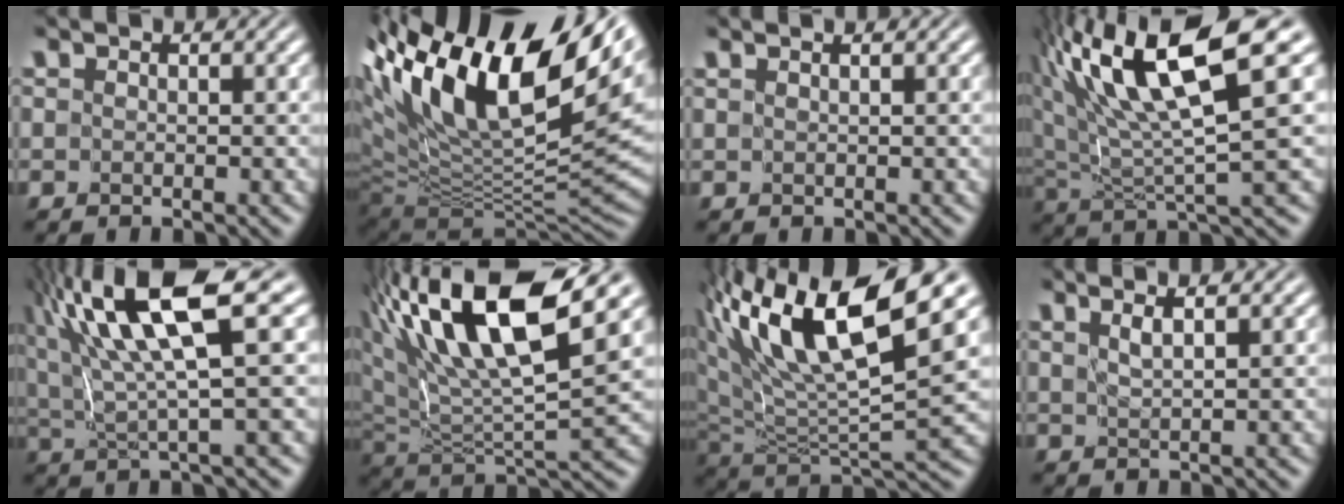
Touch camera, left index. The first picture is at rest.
{"total": 16.7, "force": [7.0, 7.4, 13.2], "torque": [-0.236, 0.027, 0.120]}
{"total": 1.1, "force": [1.0, 0.1, 0.5], "torque": [-0.002, -0.008, 0.009]}
{"total": 12.8, "force": [5.9, 2.8, 11.0], "torque": [-0.213, 0.023, 0.110]}
{"total": 11.7, "force": [5.5, 2.2, 10.1], "torque": [-0.184, 0.020, 0.100]}
{"total": 14.6, "force": [7.1, 4.4, 11.9], "torque": [-0.225, 0.021, 0.126]}
{"total": 12.3, "force": [6.1, 3.9, 10.0], "torque": [-0.184, 0.007, 0.115]}
{"total": 2.6, "force": [1.8, 0.6, 1.8], "torque": [-0.008, 0.010, 0.011]}